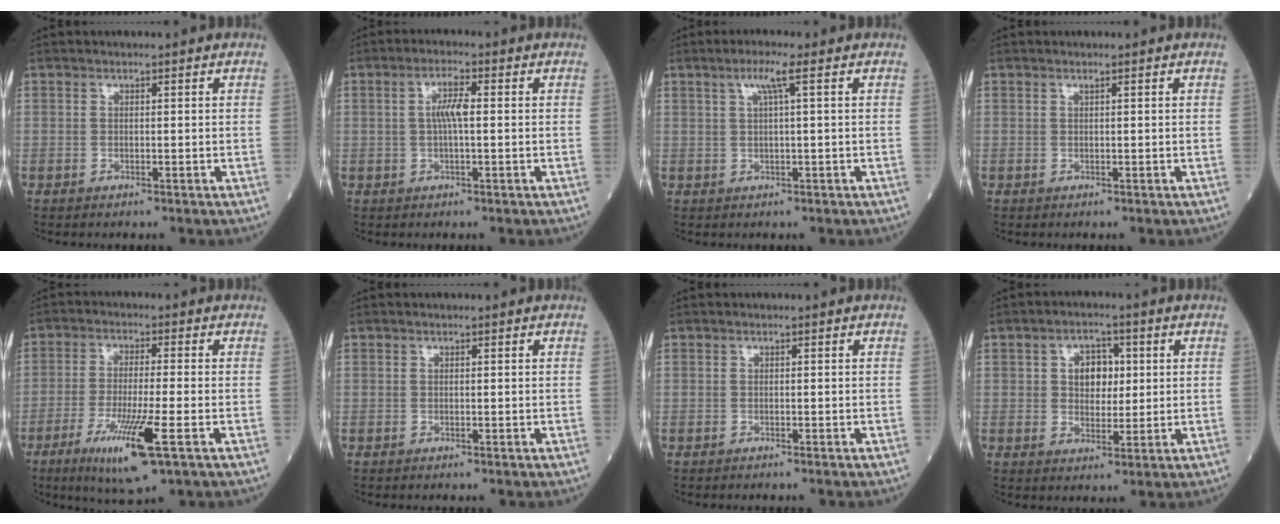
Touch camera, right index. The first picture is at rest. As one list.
[{"total": 3.5, "force": [0.3, 0.4, 3.4], "torque": [-0.070, 0.007, 0.008]}, {"total": 3.1, "force": [1.3, -0.4, 2.8], "torque": [-0.060, 0.007, 0.027]}, {"total": 0.0}, {"total": 10.6, "force": [-4.8, 0.4, 9.5], "torque": [-0.181, -0.032, -0.079]}, {"total": 0.0}, {"total": 0.9, "force": [-0.7, -0.1, 0.5], "torque": [-0.008, 0.001, -0.007]}, {"total": 5.3, "force": [1.3, 3.5, 3.8], "torque": [-0.061, 0.013, 0.026]}]